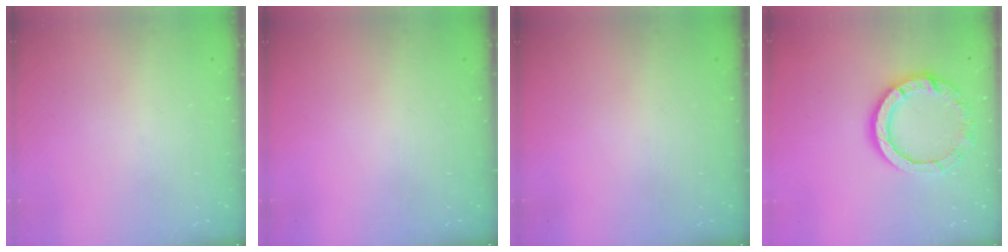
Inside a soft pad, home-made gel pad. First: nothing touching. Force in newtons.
{"total": 0.0}
{"total": 0.0}
{"total": 11.5, "press": 11.5, "slide": 1.0}